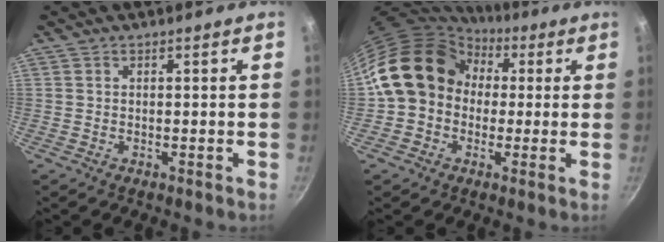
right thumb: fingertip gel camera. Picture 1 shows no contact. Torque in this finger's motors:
{"motor_torque": [1.28, 2.93, 0.80, -0.63, 0.32]}